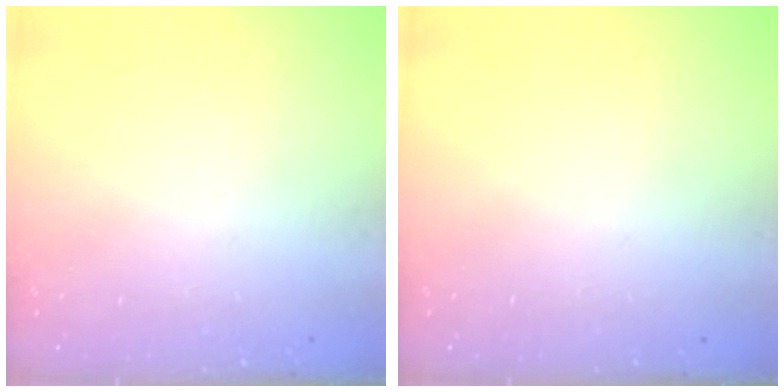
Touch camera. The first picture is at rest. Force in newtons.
{"total": 0.0}